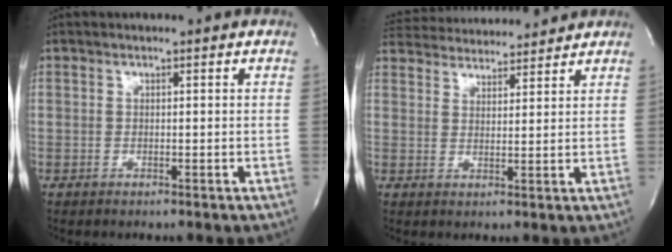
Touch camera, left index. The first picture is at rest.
{"total": 13.7, "force": [12.9, 2.4, 3.8], "torque": [-0.071, 0.036, 0.199]}